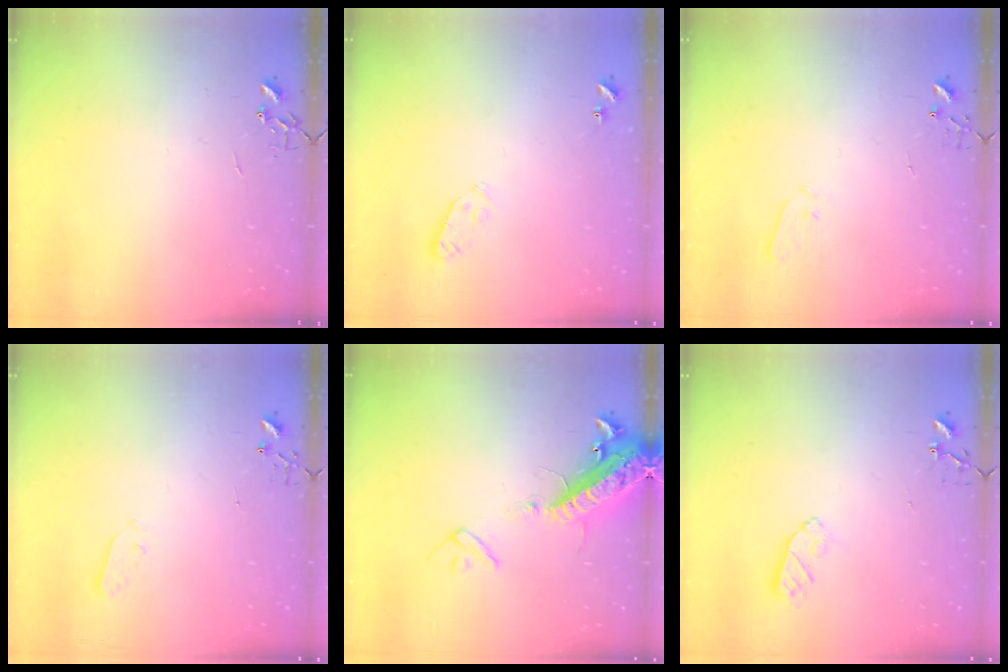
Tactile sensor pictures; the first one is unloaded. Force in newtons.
{"total": 4.1, "press": 4.0, "slide": 0.7}
{"total": 3.6, "press": 3.5, "slide": 0.6}
{"total": 3.1, "press": 3.1, "slide": 0.7}
{"total": 16.4, "press": 16.1, "slide": 3.1}
{"total": 5.5, "press": 5.4, "slide": 0.8}